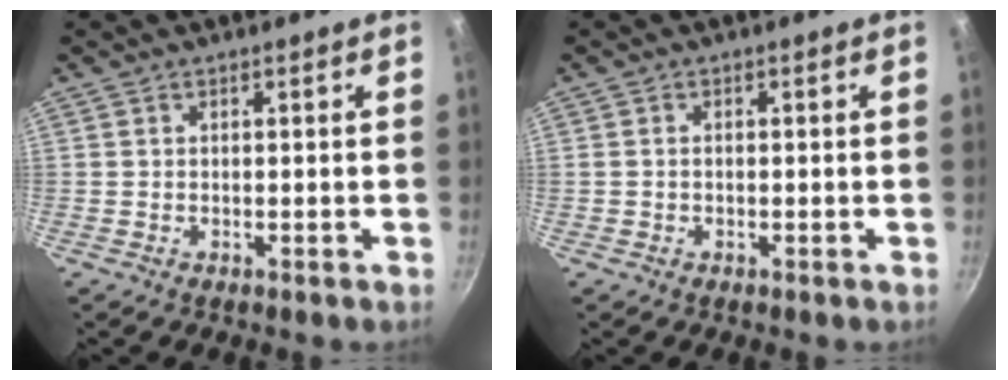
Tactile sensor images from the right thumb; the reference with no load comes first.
{"total": 0.6, "force": [-0.1, 0.5, 0.3], "torque": [-0.006, 0.003, 0.000]}